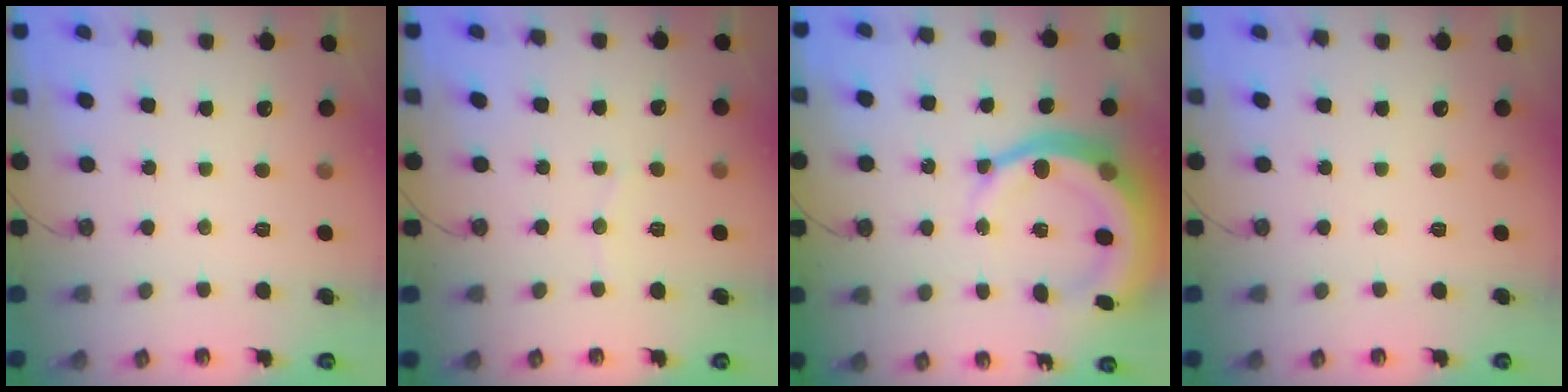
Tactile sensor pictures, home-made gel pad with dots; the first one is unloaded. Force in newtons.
{"total": 3.1, "press": 3.1, "slide": 0.2}
{"total": 16.2, "press": 16.0, "slide": 2.6}
{"total": 0.0}